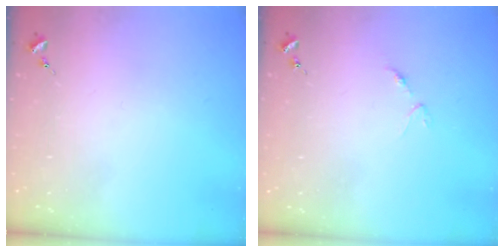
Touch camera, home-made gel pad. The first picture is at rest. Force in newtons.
{"total": 3.1, "press": 3.0, "slide": 0.4}